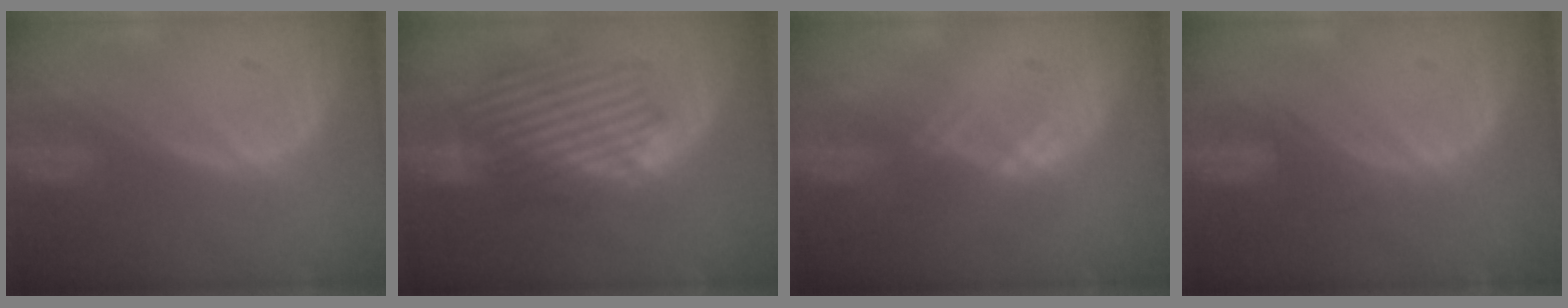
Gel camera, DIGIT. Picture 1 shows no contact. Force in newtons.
{"total": 8.4, "press": 8.1, "slide": 2.2}
{"total": 1.5, "press": 1.3, "slide": 0.8}
{"total": 1.7, "press": 1.6, "slide": 0.7}